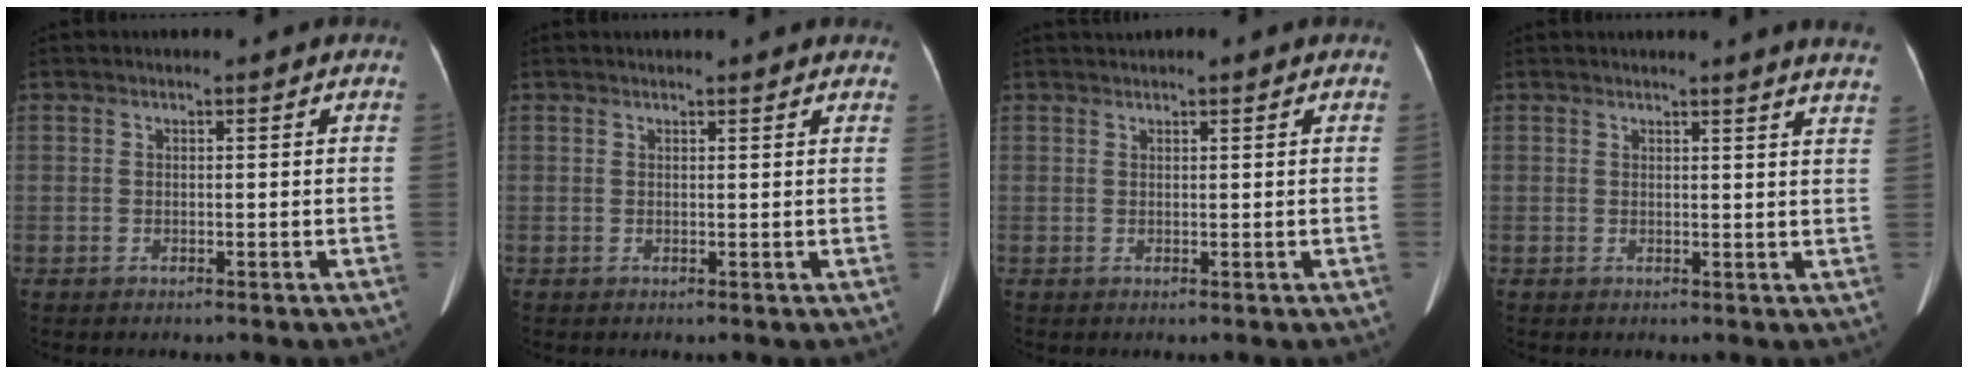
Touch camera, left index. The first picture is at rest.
{"total": 5.8, "force": [5.4, 0.8, 2.1], "torque": [-0.025, 0.020, 0.052]}
{"total": 1.6, "force": [1.5, 0.1, 0.7], "torque": [-0.007, 0.024, 0.025]}
{"total": 7.5, "force": [7.0, -0.8, 2.7], "torque": [-0.027, -0.037, 0.050]}